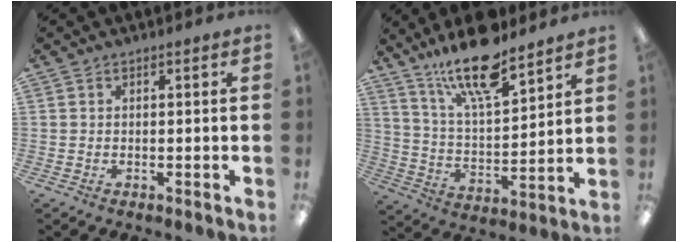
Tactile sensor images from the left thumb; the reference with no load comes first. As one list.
[{"total": 17.0, "force": [13.0, 4.8, 9.8], "torque": [-0.181, -0.070, 0.221]}]